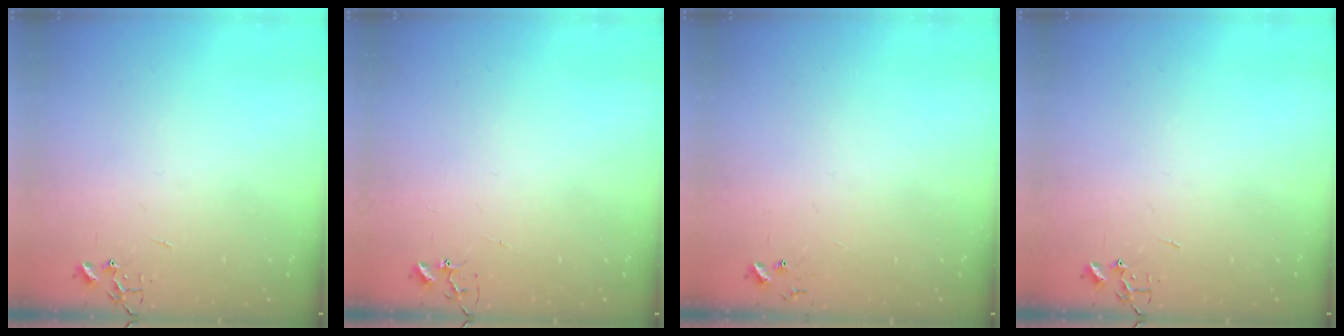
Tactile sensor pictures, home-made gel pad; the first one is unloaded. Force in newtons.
{"total": 3.2, "press": 3.2, "slide": 0.3}
{"total": 4.7, "press": 4.7, "slide": 0.4}
{"total": 0.0}